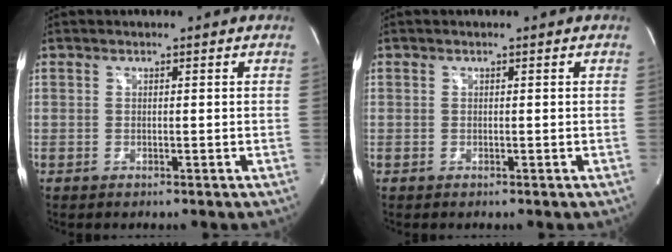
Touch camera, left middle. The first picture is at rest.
{"total": 0.0}